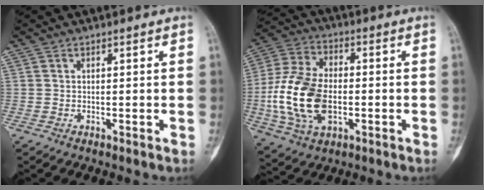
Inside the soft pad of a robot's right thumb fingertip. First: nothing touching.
{"total": 17.3, "force": [-2.4, 10.9, 13.1], "torque": [-0.263, 0.012, -0.040]}